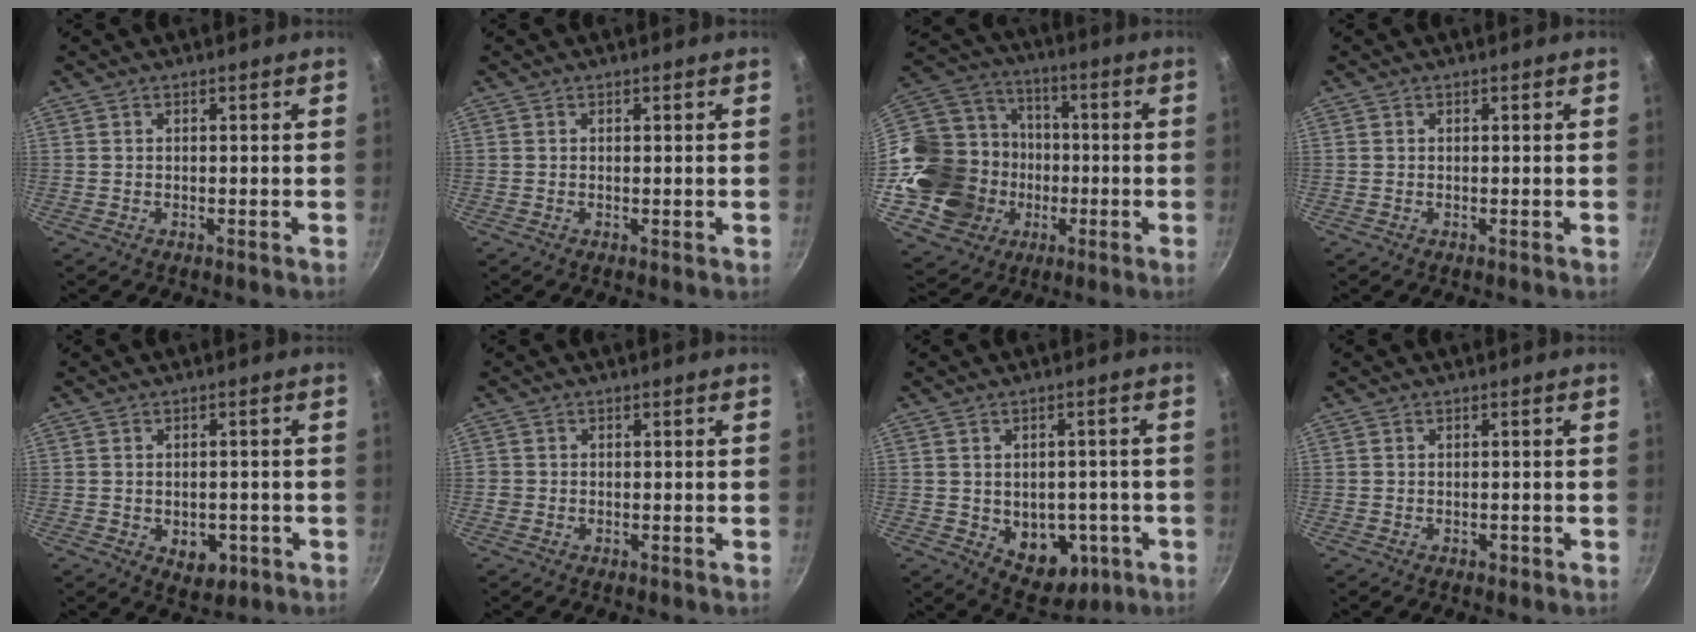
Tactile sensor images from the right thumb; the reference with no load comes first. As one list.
[{"total": 0.0}, {"total": 24.3, "force": [-3.6, 20.8, 11.9], "torque": [-0.226, 0.062, -0.036]}, {"total": 0.0}, {"total": 5.6, "force": [-1.8, 3.9, 3.6], "torque": [-0.031, 0.004, -0.015]}, {"total": 1.1, "force": [-0.3, 1.0, 0.2], "torque": [-0.004, 0.001, -0.007]}, {"total": 10.5, "force": [-2.5, 7.6, 6.8], "torque": [-0.049, 0.000, -0.015]}, {"total": 0.9, "force": [-0.5, 0.7, 0.4], "torque": [-0.003, 0.003, -0.005]}]